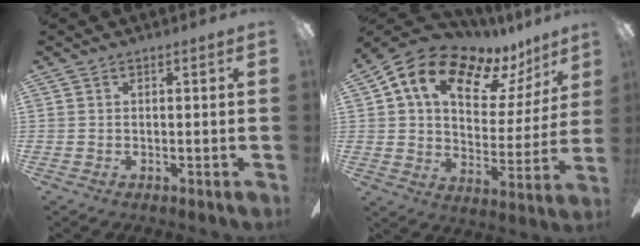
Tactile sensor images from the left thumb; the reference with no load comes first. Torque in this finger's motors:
{"motor_torque": [0.90, 1.13, 1.39, -1.38, 0.19]}